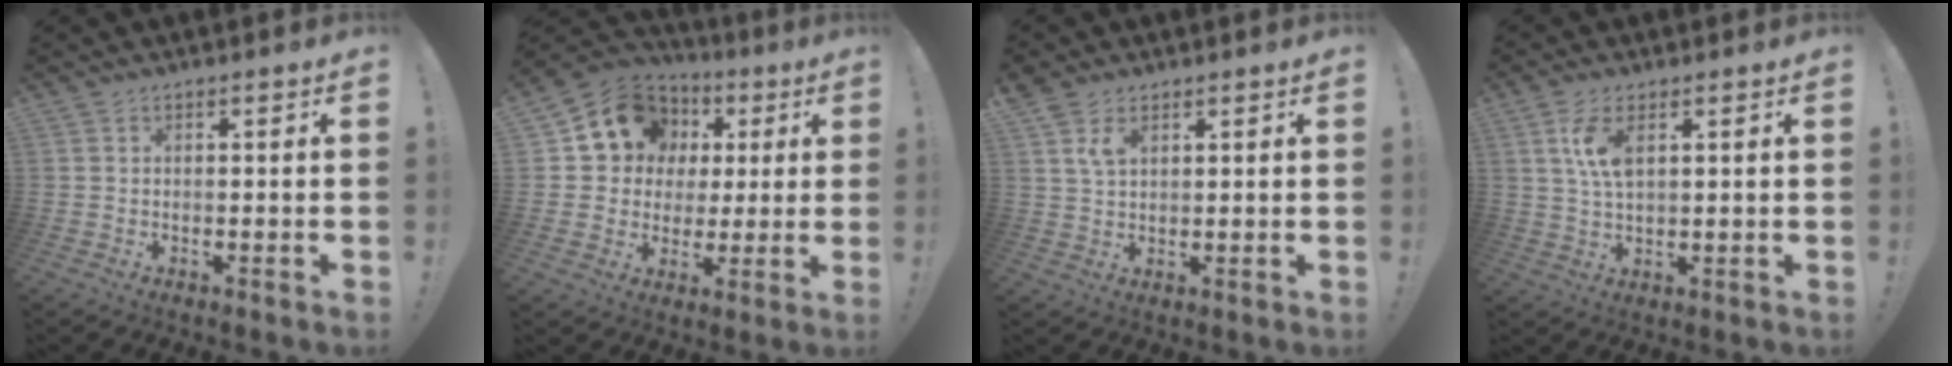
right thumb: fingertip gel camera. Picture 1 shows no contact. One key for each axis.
{"total": 13.7, "fx": 5.0, "fy": 11.7, "fz": 5.0, "tx": -0.071, "ty": -0.020, "tz": 0.109}
{"total": 6.0, "fx": 3.4, "fy": 3.4, "fz": 3.5, "tx": -0.051, "ty": -0.016, "tz": 0.062}
{"total": 7.1, "fx": 2.5, "fy": 3.0, "fz": 5.9, "tx": -0.119, "ty": -0.005, "tz": 0.039}